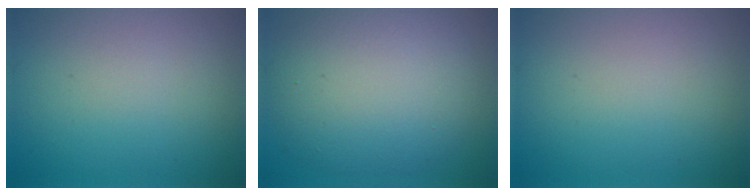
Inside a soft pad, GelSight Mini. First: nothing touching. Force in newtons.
{"total": 9.1, "press": 9.1, "slide": 0.9}
{"total": 0.0}